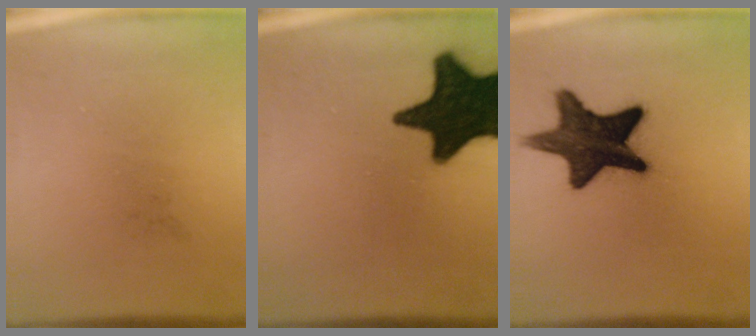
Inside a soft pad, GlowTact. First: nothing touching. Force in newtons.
{"total": 19.1}
{"total": 15.2}